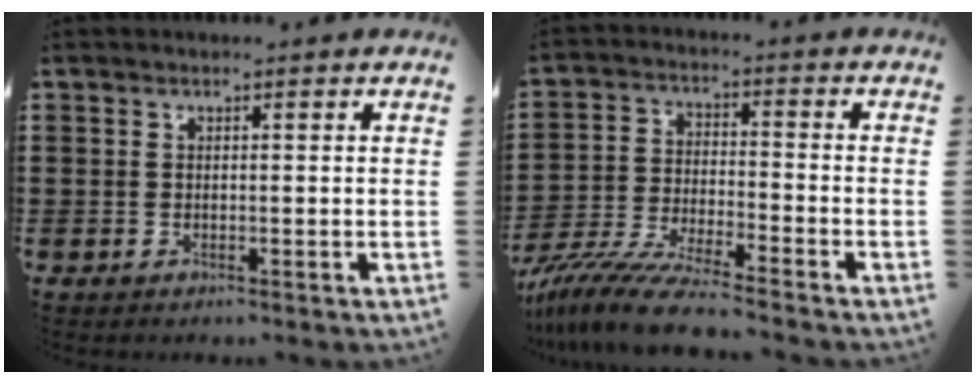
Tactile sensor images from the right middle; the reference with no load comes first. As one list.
[{"total": 9.3, "force": [-8.4, 0.3, 3.8], "torque": [-0.087, 0.001, -0.170]}]